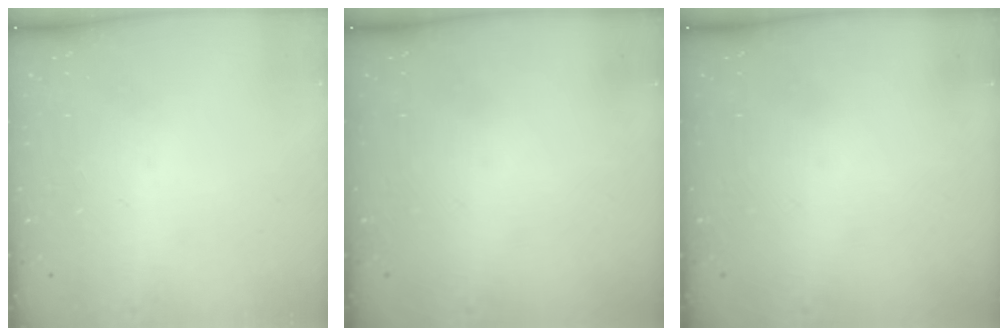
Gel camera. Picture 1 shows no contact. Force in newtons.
{"total": 0.0}
{"total": 0.0}